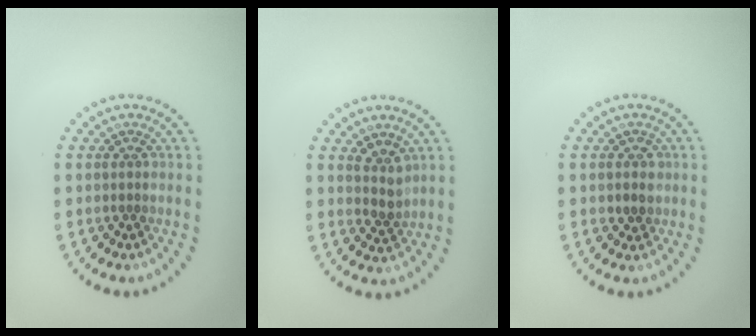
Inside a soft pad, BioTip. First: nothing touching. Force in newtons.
{"total": 2.1, "press": 1.7, "slide": 1.2}
{"total": 1.3, "press": 1.2, "slide": 0.5}